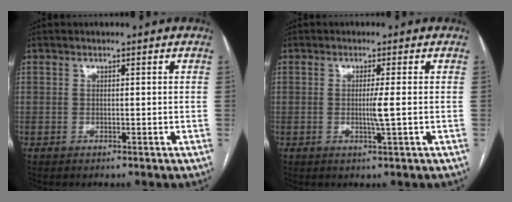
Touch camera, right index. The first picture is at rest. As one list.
[{"total": 2.5, "force": [-0.3, -0.7, 2.4], "torque": [-0.043, -0.004, -0.006]}]